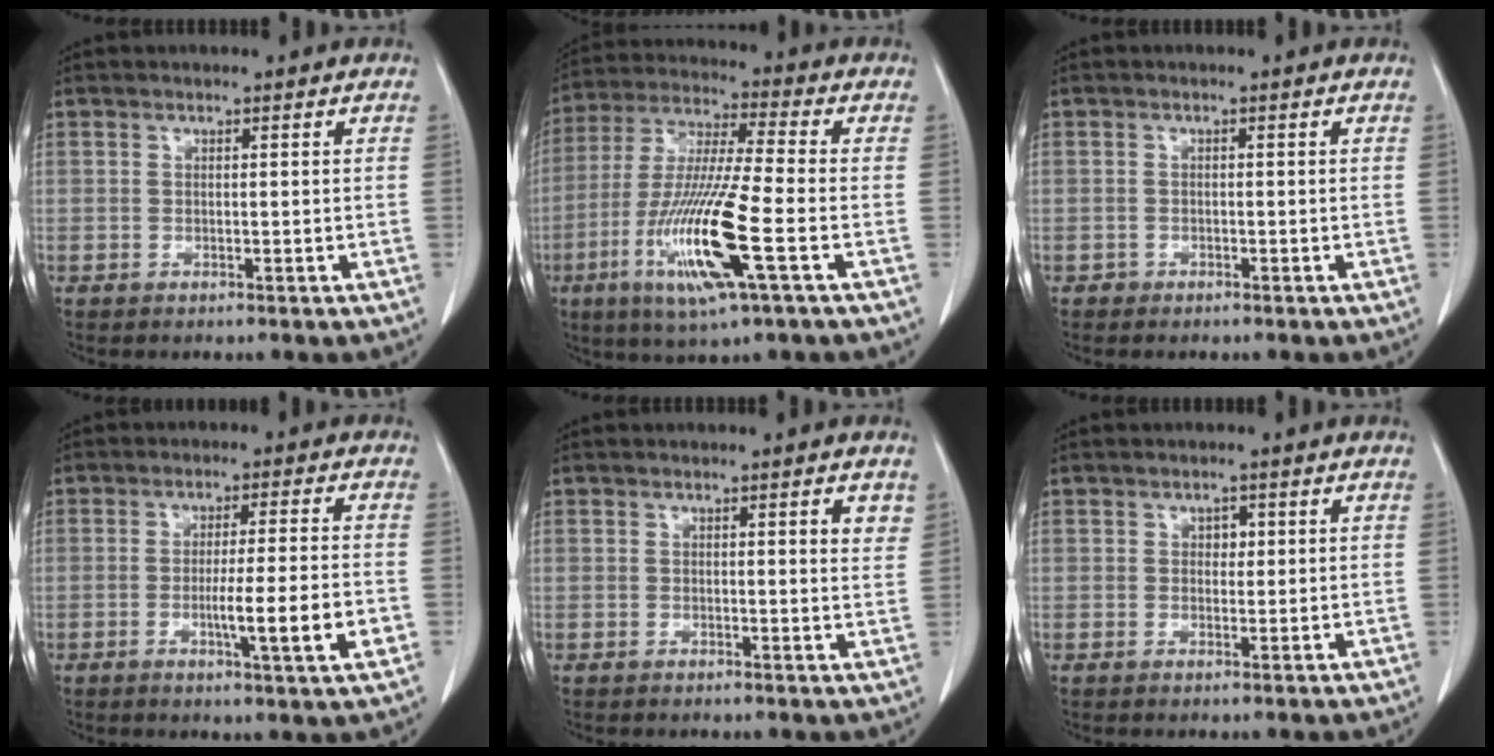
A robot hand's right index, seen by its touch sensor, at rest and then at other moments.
{"total": 16.0, "force": [-5.4, 0.5, 15.1], "torque": [-0.313, -0.023, -0.104]}
{"total": 0.7, "force": [-0.4, 0.5, -0.1], "torque": [-0.005, 0.004, -0.010]}
{"total": 8.6, "force": [-2.3, -0.3, 8.3], "torque": [-0.128, -0.012, -0.037]}
{"total": 2.5, "force": [1.3, 0.4, 2.1], "torque": [-0.024, -0.005, 0.012]}
{"total": 1.5, "force": [0.5, 1.1, 1.0], "torque": [-0.010, -0.001, 0.005]}